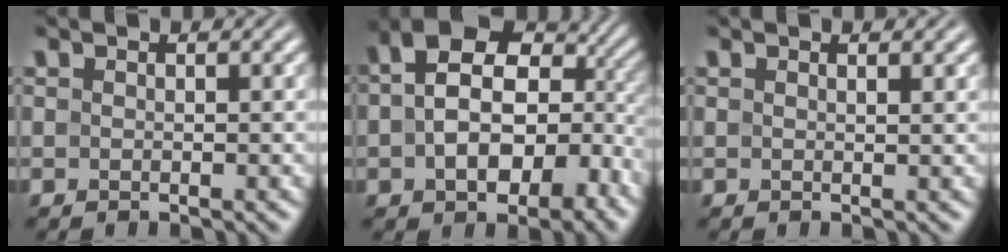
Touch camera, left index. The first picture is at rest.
{"total": 13.5, "force": [0.1, 9.0, 10.0], "torque": [-0.141, 0.000, 0.011]}
{"total": 0.9, "force": [0.7, 0.2, 0.6], "torque": [-0.006, 0.003, 0.010]}